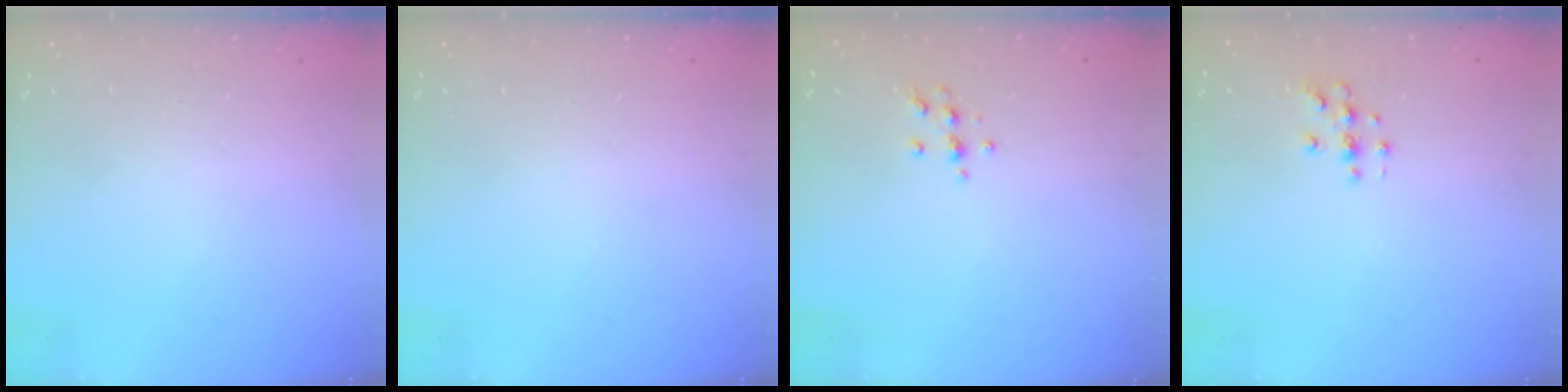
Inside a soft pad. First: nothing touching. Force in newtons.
{"total": 0.0}
{"total": 6.2, "press": 6.2, "slide": 0.9}
{"total": 3.6, "press": 3.5, "slide": 0.4}